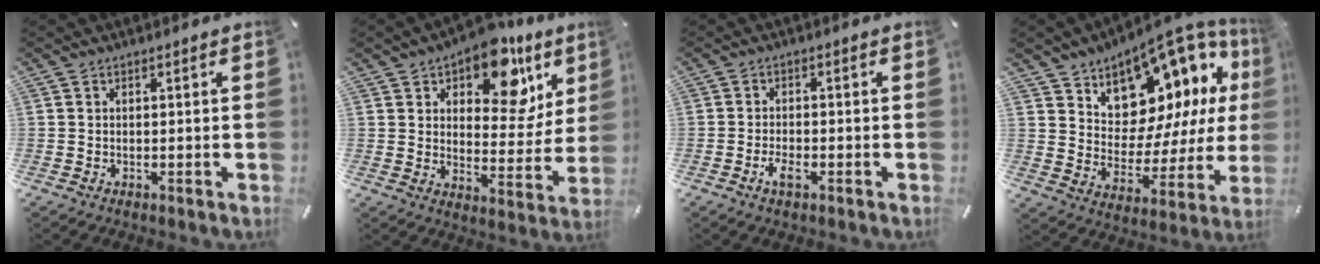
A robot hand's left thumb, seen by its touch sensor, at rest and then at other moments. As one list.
[{"total": 16.2, "force": [10.1, 8.5, 9.4], "torque": [-0.132, -0.063, 0.169]}, {"total": 3.2, "force": [-1.8, 1.4, 2.2], "torque": [-0.043, 0.004, -0.032]}, {"total": 12.2, "force": [9.4, 7.1, 3.3], "torque": [-0.044, -0.115, 0.163]}]